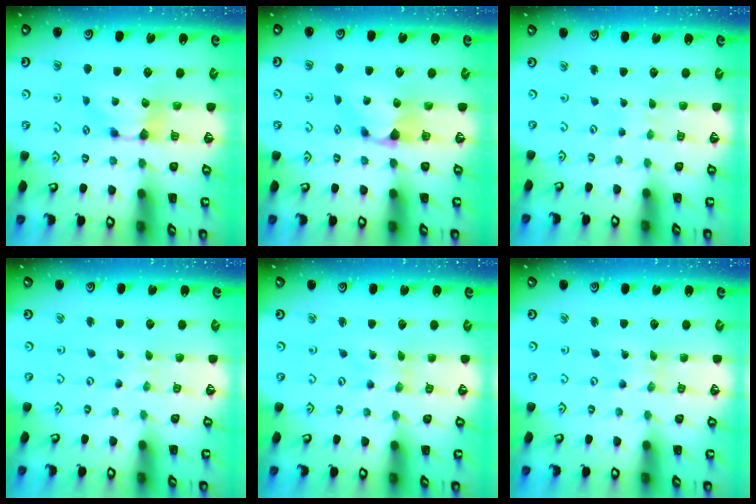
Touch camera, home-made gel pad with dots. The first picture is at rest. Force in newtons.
{"total": 1.3, "press": 0.7, "slide": 1.0}
{"total": 4.8, "press": 4.8, "slide": 0.1}
{"total": 5.6, "press": 5.6, "slide": 0.2}
{"total": 5.1, "press": 5.1, "slide": 0.4}
{"total": 5.3, "press": 5.3, "slide": 0.2}